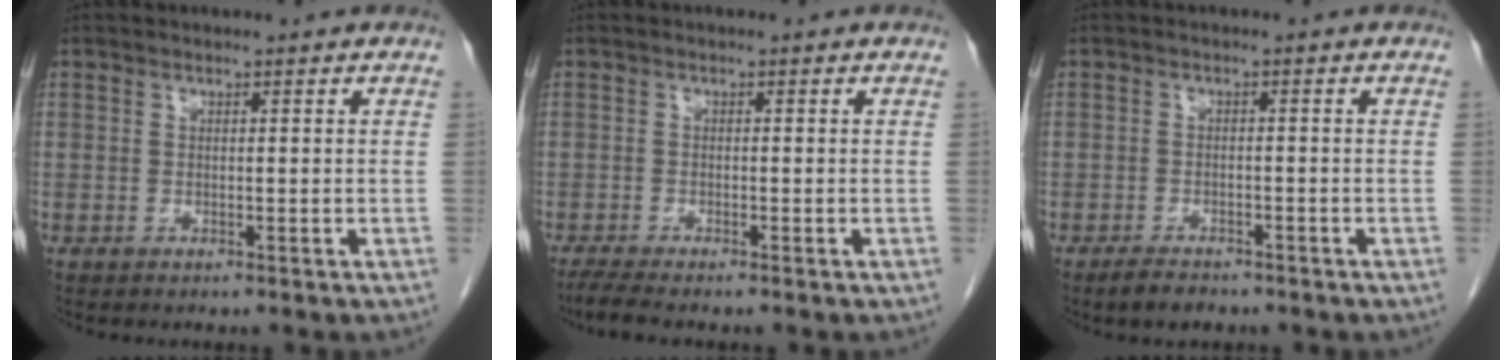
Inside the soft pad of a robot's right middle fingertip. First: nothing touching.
{"total": 3.2, "force": [-2.7, 0.0, 1.8], "torque": [-0.037, -0.009, -0.047]}
{"total": 3.0, "force": [-2.4, 1.2, 1.3], "torque": [-0.027, -0.002, -0.035]}